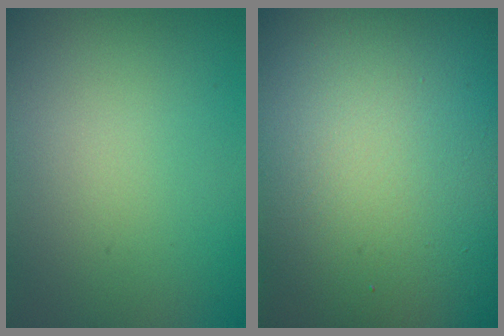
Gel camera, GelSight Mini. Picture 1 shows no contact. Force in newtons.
{"total": 27.3, "press": 27.3, "slide": 1.3}